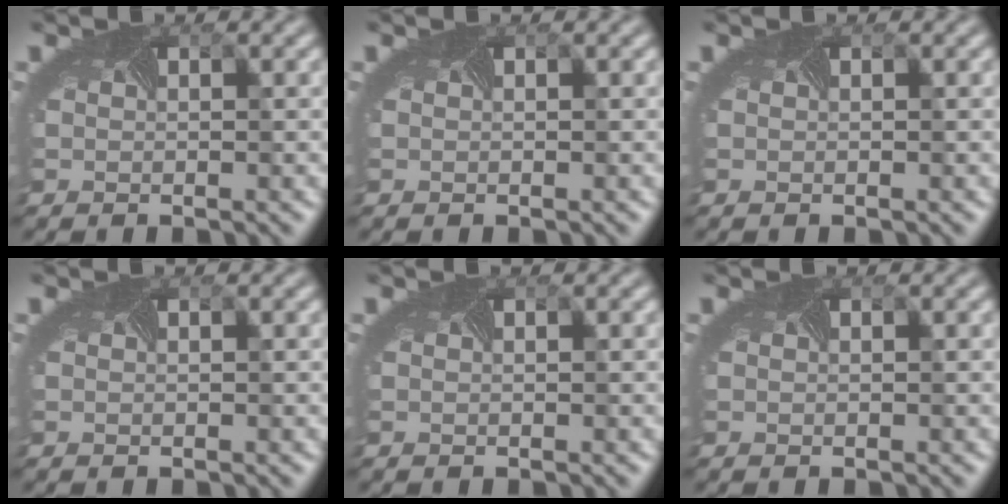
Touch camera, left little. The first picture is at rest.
{"total": 0.0}
{"total": 0.0}
{"total": 0.0}
{"total": 0.0}
{"total": 0.0}